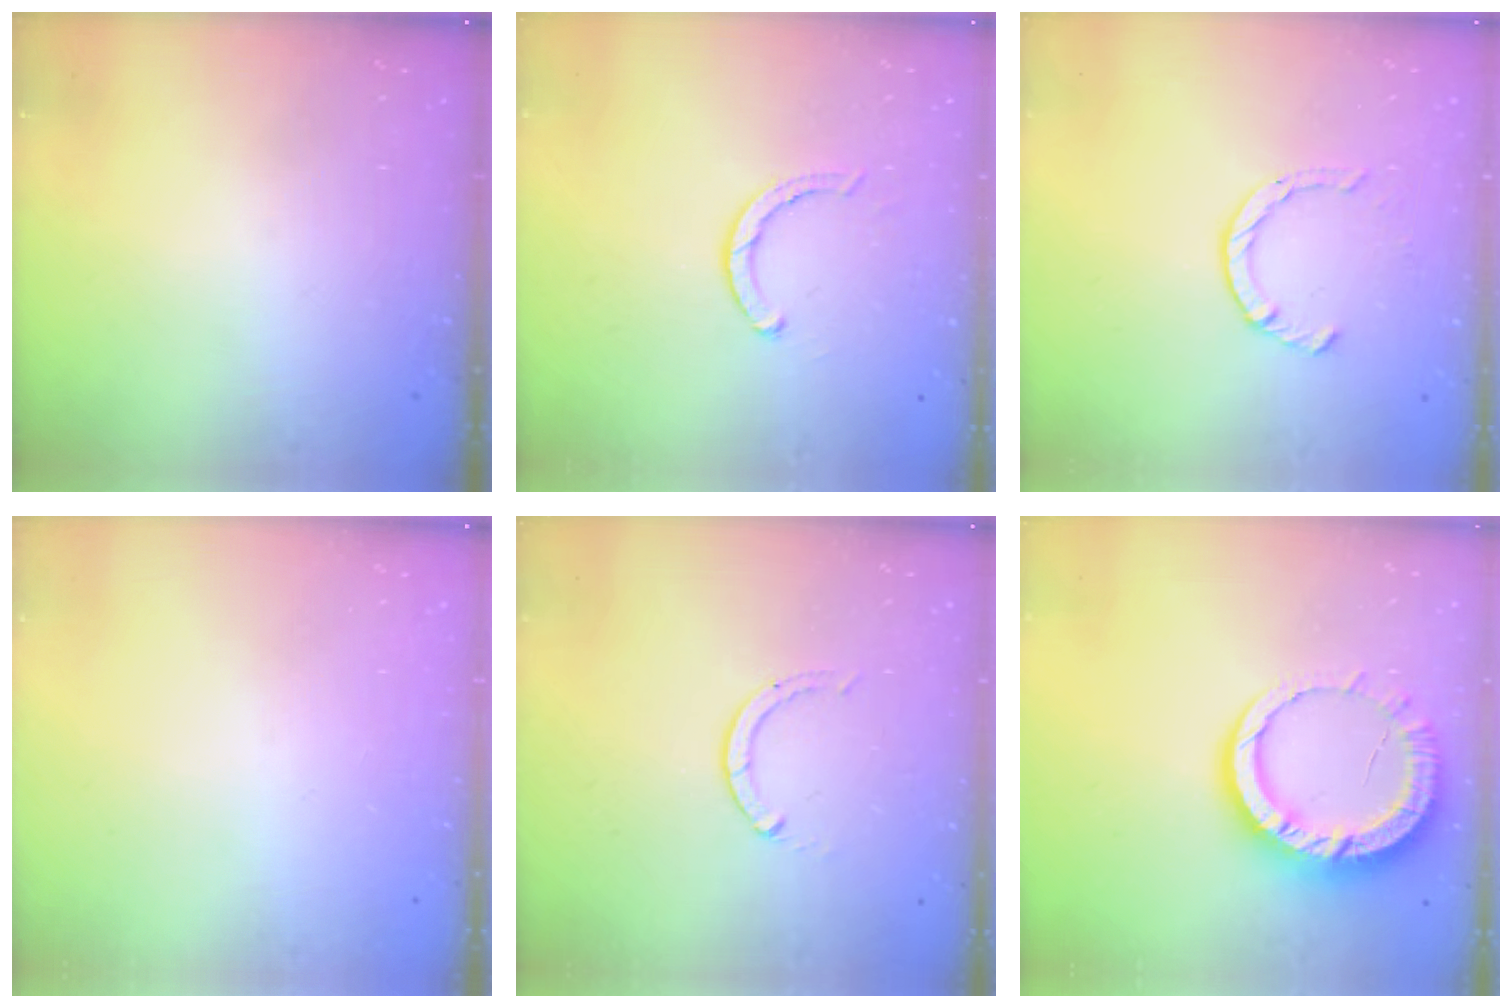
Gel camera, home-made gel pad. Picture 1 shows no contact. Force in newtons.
{"total": 2.8, "press": 2.8, "slide": 0.2}
{"total": 2.4, "press": 2.4, "slide": 0.2}
{"total": 0.0}
{"total": 0.0}
{"total": 12.7, "press": 12.6, "slide": 1.4}